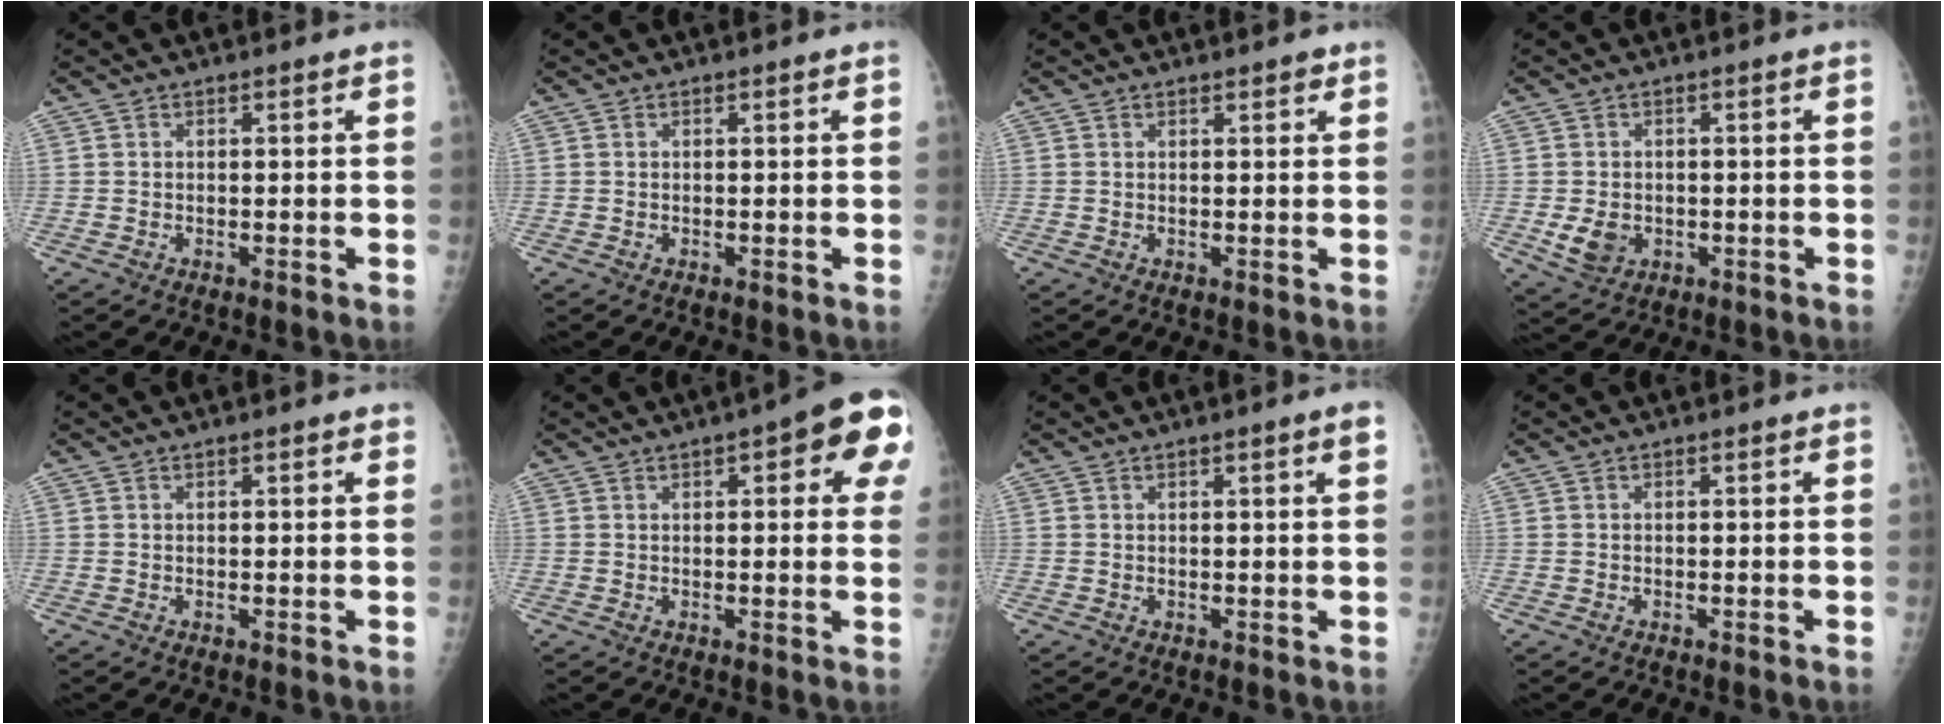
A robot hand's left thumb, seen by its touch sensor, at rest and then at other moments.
{"total": 0.0}
{"total": 1.5, "force": [1.0, 0.5, 0.9], "torque": [-0.009, -0.003, 0.012]}
{"total": 4.7, "force": [-1.0, 3.7, 2.7], "torque": [-0.040, 0.002, -0.008]}
{"total": 1.5, "force": [0.8, 0.4, 1.2], "torque": [-0.018, 0.000, 0.009]}
{"total": 12.3, "force": [4.8, 4.1, 10.6], "torque": [-0.099, 0.000, 0.046]}
{"total": 2.8, "force": [1.3, 0.1, 2.5], "torque": [-0.035, -0.003, 0.019]}
{"total": 0.0}